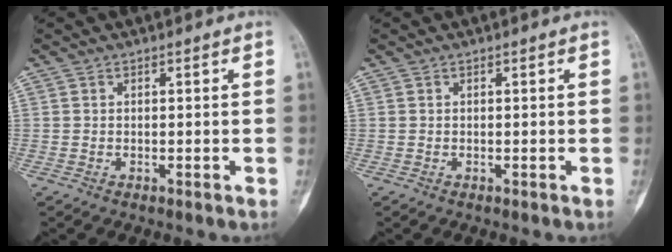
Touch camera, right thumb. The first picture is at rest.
{"total": 0.0}